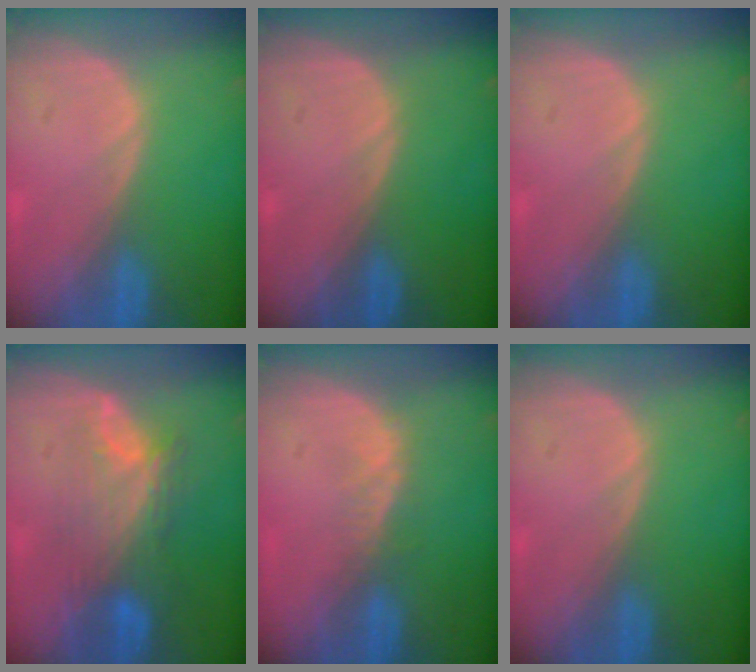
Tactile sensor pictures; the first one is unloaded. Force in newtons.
{"total": 0.0}
{"total": 0.0}
{"total": 7.8, "press": 7.4, "slide": 2.7}
{"total": 2.3, "press": 1.9, "slide": 1.4}
{"total": 0.0}